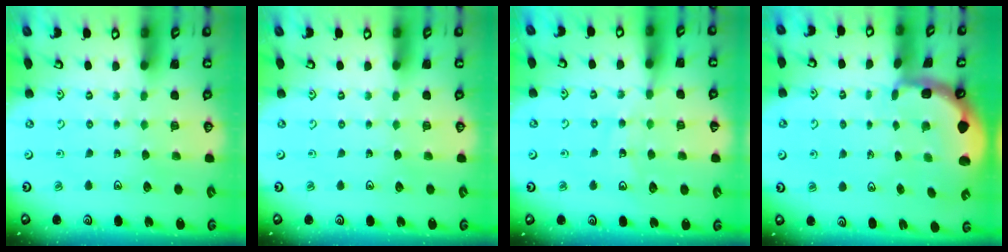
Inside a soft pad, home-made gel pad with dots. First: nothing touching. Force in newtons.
{"total": 0.0}
{"total": 12.4, "press": 11.9, "slide": 3.4}
{"total": 2.3, "press": 2.2, "slide": 0.7}